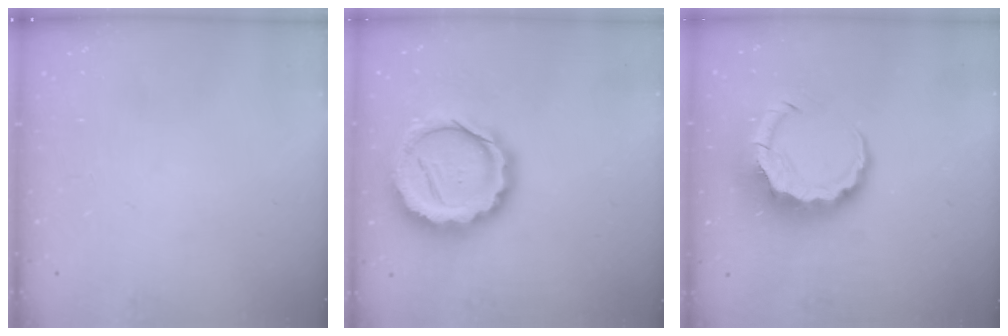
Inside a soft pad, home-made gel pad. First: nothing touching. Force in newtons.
{"total": 20.2, "press": 19.8, "slide": 3.7}
{"total": 9.3, "press": 9.2, "slide": 1.6}